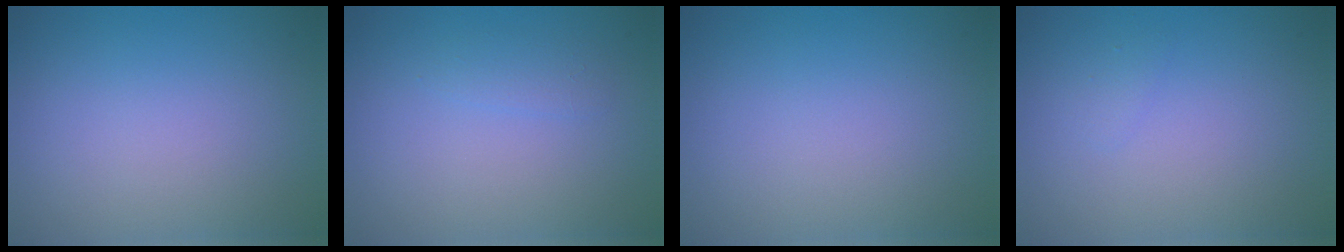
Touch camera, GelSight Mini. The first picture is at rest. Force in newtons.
{"total": 1.0, "press": 1.0, "slide": 0.0}
{"total": 0.0}
{"total": 0.6, "press": 0.6, "slide": 0.0}